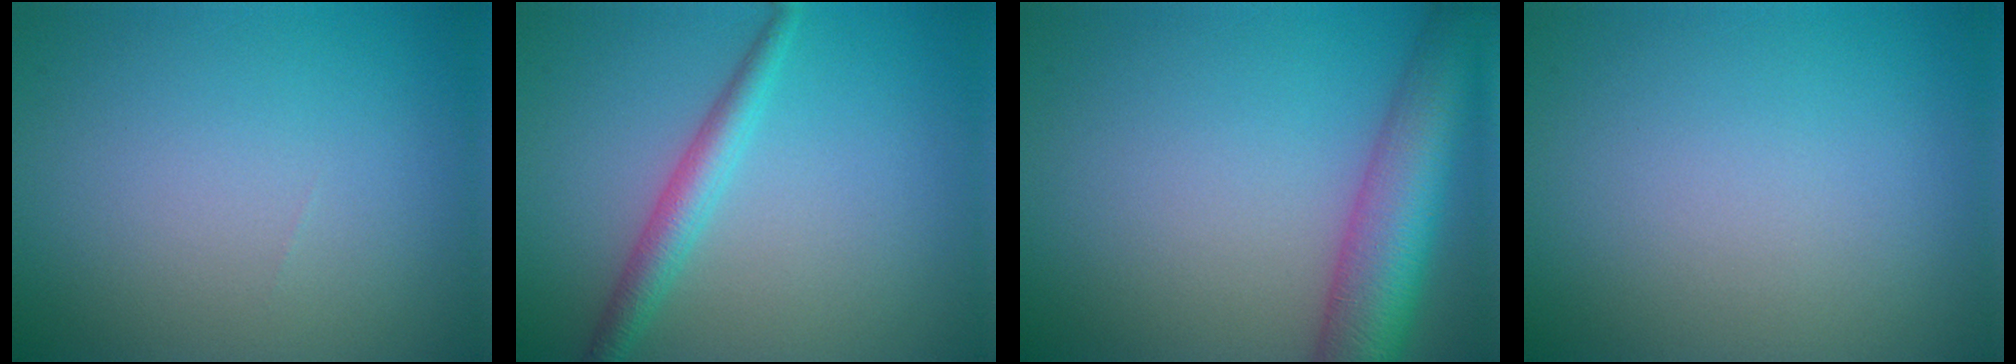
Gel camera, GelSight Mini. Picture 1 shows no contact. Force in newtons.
{"total": 2.6, "press": 2.6, "slide": 0.0}
{"total": 7.7, "press": 7.7, "slide": 0.4}
{"total": 0.0}